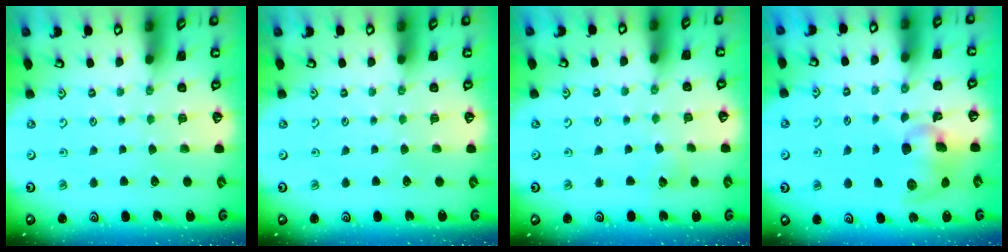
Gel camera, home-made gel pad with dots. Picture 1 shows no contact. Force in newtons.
{"total": 0.0}
{"total": 3.6, "press": 3.6, "slide": 0.3}
{"total": 11.0, "press": 10.9, "slide": 1.7}